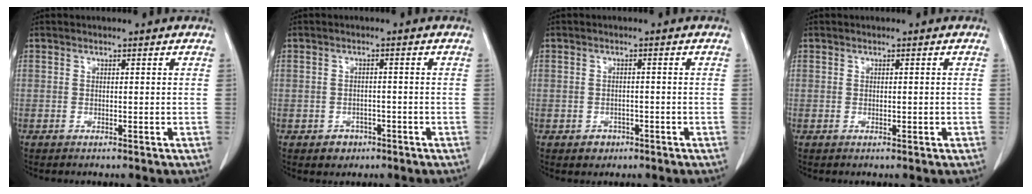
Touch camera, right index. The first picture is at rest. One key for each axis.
{"total": 3.3, "fx": -1.8, "fy": 2.7, "fz": 0.8, "tx": -0.009, "ty": 0.007, "tz": -0.019}
{"total": 2.9, "fx": -1.5, "fy": 2.4, "fz": 0.7, "tx": -0.008, "ty": 0.006, "tz": -0.015}
{"total": 1.0, "fx": -0.2, "fy": 0.5, "fz": 0.8, "tx": -0.019, "ty": 0.001, "tz": 0.000}